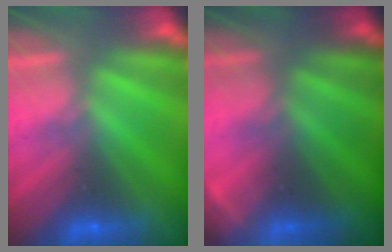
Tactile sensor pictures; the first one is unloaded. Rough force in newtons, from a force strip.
{"total": 4.8}